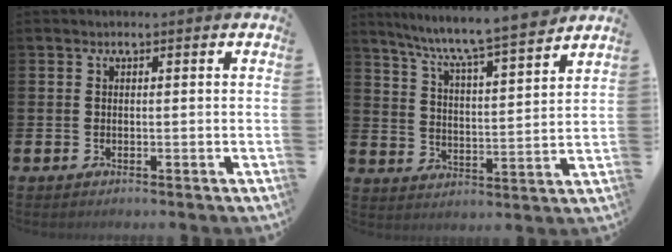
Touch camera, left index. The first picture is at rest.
{"total": 8.0, "force": [7.6, -0.3, 2.6], "torque": [-0.084, -0.061, 0.129]}